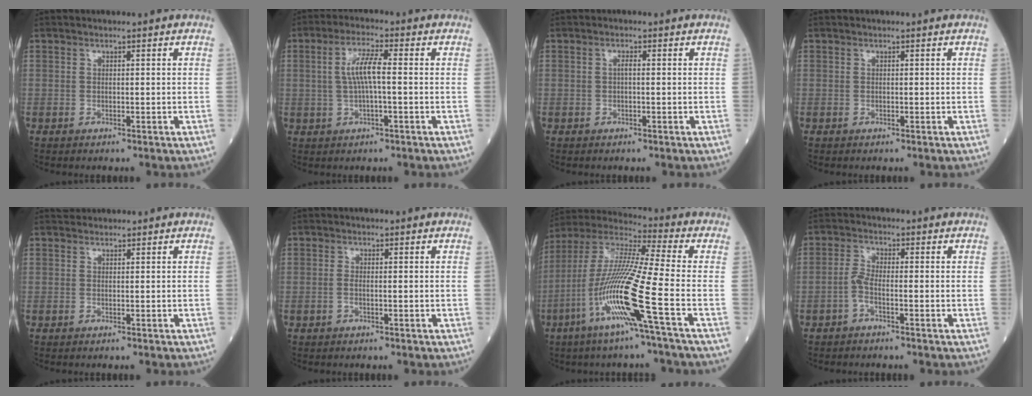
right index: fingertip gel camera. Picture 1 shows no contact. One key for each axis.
{"total": 5.3, "fx": 0.3, "fy": 0.6, "fz": 5.3, "tx": -0.109, "ty": 0.010, "tz": 0.005}
{"total": 1.0, "fx": 0.0, "fy": 0.2, "fz": 0.9, "tx": -0.018, "ty": 0.001, "tz": -0.001}
{"total": 0.0}
{"total": 0.5, "fx": 0.5, "fy": 0.3, "fz": 0.1, "tx": -0.011, "ty": 0.013, "tz": 0.008}
{"total": 0.7, "fx": -0.2, "fy": 0.1, "fz": 0.7, "tx": -0.015, "ty": 0.000, "tz": -0.005}
{"total": 16.3, "fx": -6.0, "fy": -1.2, "fz": 15.1, "tx": -0.312, "ty": -0.014, "tz": -0.126}
{"total": 2.4, "fx": -1.2, "fy": 0.4, "fz": 2.1, "tx": -0.047, "ty": 0.002, "tz": -0.030}